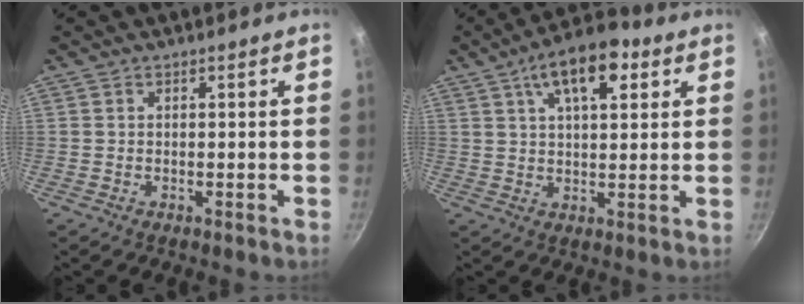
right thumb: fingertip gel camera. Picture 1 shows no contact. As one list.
[{"total": 12.1, "force": [5.2, 5.5, 9.5], "torque": [-0.131, -0.003, 0.076]}]